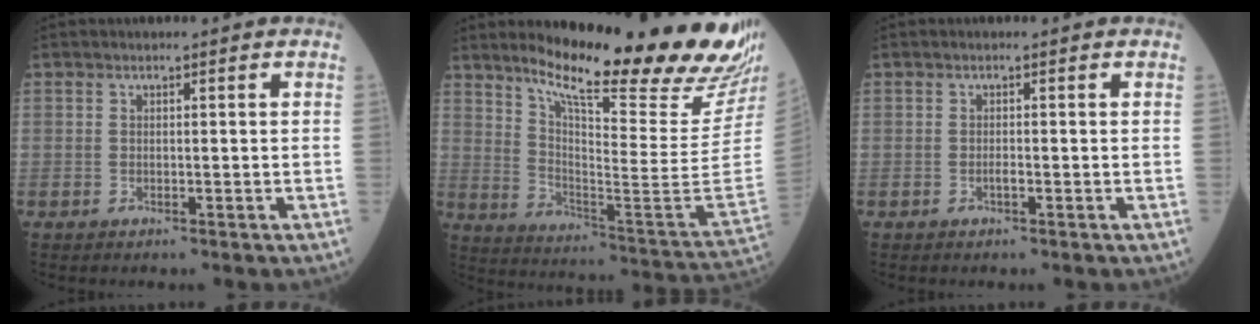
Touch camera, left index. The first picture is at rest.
{"total": 27.0, "force": [22.3, 0.4, 15.2], "torque": [-0.241, -0.106, 0.307]}
{"total": 0.6, "force": [-0.3, 0.1, 0.5], "torque": [-0.009, 0.001, -0.006]}